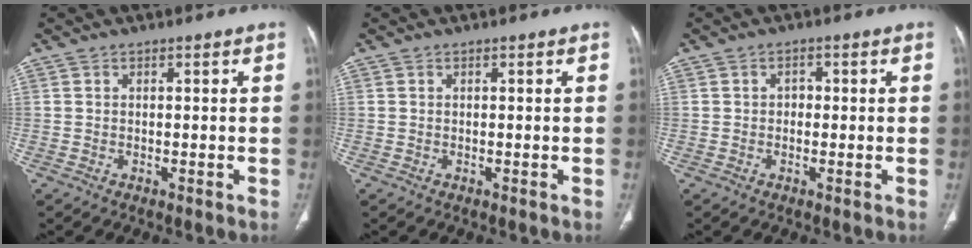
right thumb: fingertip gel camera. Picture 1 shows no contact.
{"total": 0.0}
{"total": 1.5, "force": [0.0, 1.2, 0.9], "torque": [-0.004, 0.005, -0.005]}